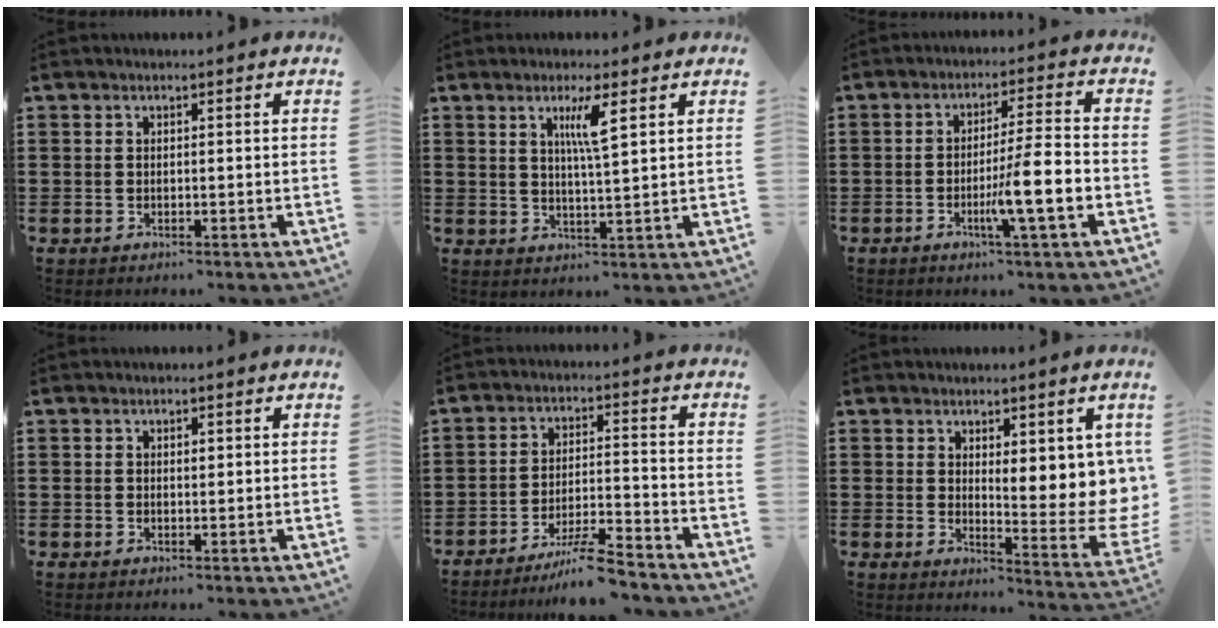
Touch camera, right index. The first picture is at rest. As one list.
[{"total": 4.4, "force": [2.1, 0.0, 3.9], "torque": [-0.084, -0.001, 0.031]}, {"total": 8.3, "force": [-2.7, 0.3, 7.9], "torque": [-0.135, -0.008, -0.048]}, {"total": 0.8, "force": [0.3, 0.4, 0.6], "torque": [-0.012, 0.004, 0.005]}, {"total": 6.6, "force": [-5.8, 0.1, 3.2], "torque": [-0.058, -0.003, -0.110]}, {"total": 6.6, "force": [3.7, 2.7, 4.7], "torque": [-0.061, -0.038, 0.062]}]